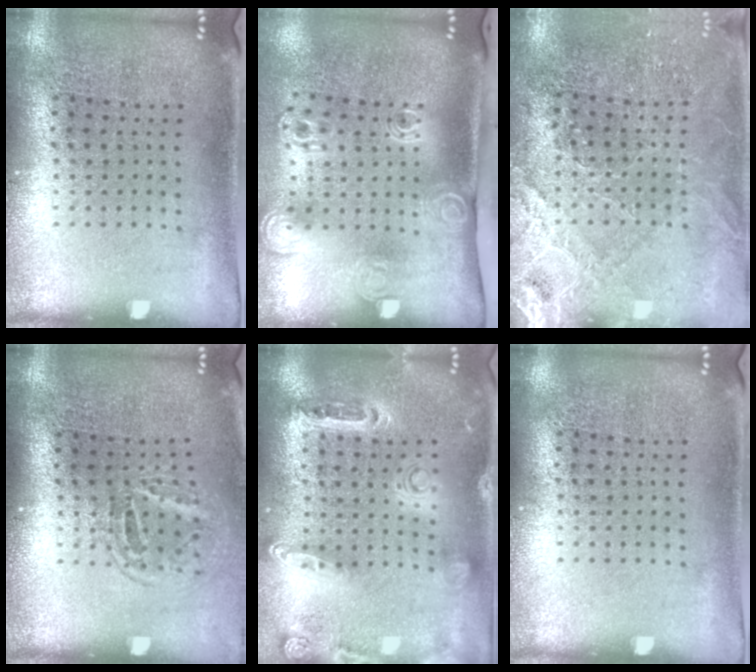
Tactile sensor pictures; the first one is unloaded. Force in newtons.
{"total": 2.2, "press": 1.6, "slide": 1.6}
{"total": 2.8, "press": 2.8, "slide": 0.3}
{"total": 1.7, "press": 1.1, "slide": 1.3}
{"total": 1.4, "press": 1.4, "slide": 0.3}
{"total": 0.0}